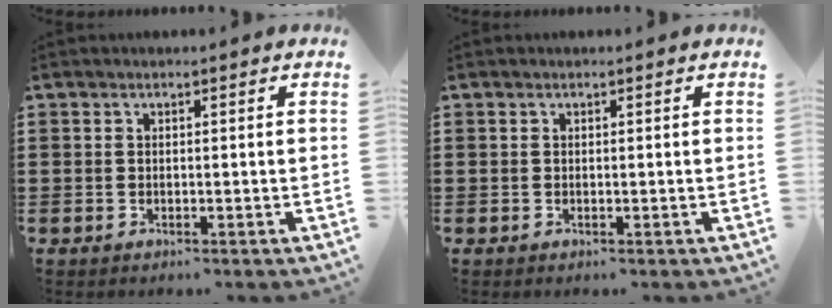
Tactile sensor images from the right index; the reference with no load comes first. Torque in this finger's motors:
{"motor_torque": [-0.24, 0.30, 0.00, 0.00]}